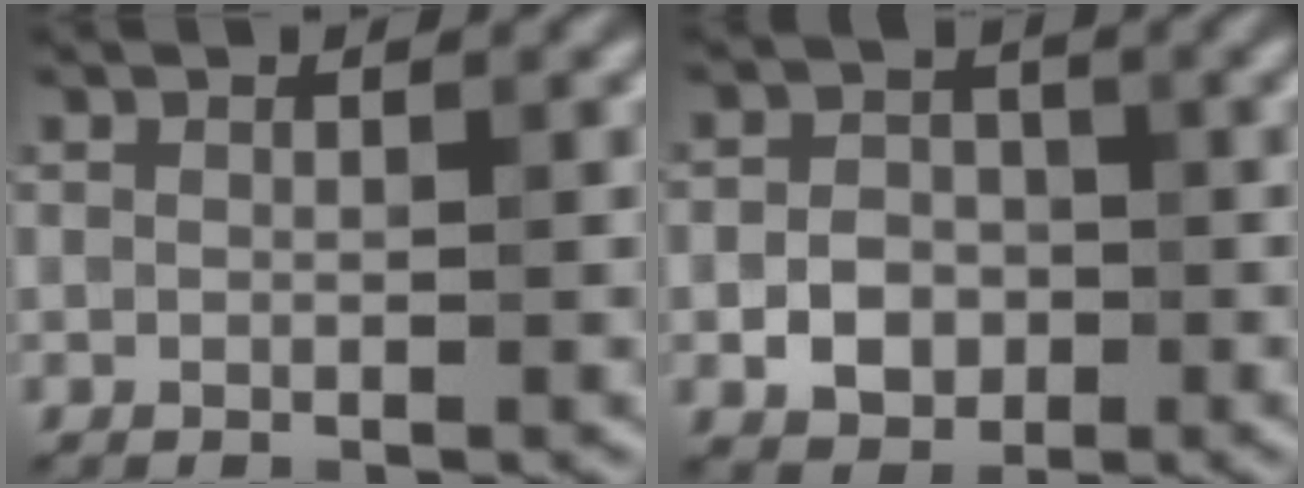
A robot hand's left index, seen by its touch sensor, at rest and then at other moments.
{"total": 3.4, "force": [-1.1, 2.6, 1.9], "torque": [-0.022, 0.003, -0.020]}